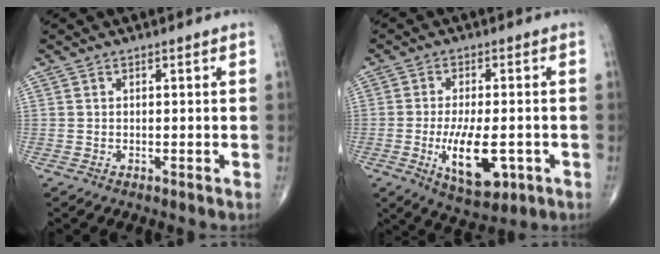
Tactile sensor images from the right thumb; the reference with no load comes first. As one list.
[{"total": 11.0, "force": [-3.0, 4.6, 9.5], "torque": [-0.153, -0.008, -0.039]}]